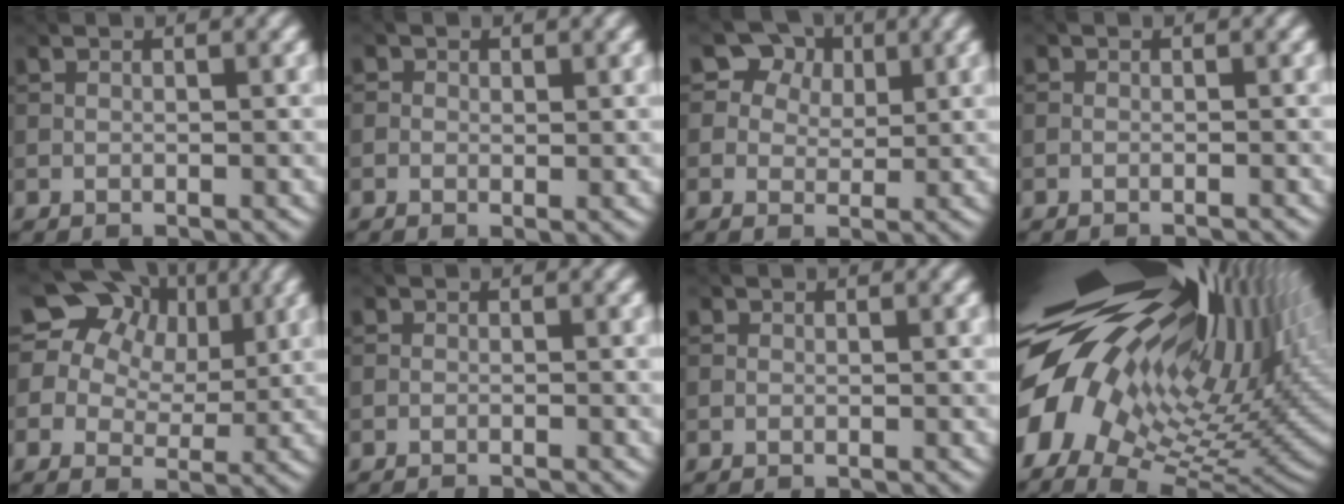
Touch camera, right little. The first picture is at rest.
{"total": 0.5, "force": [-0.3, 0.4, 0.1], "torque": [0.008, -0.004, -0.002]}
{"total": 5.8, "force": [3.1, 4.4, 2.3], "torque": [-0.045, 0.002, 0.041]}
{"total": 1.0, "force": [-1.0, 0.1, -0.2], "torque": [0.011, -0.007, -0.012]}
{"total": 16.4, "force": [7.8, 12.1, 7.9], "torque": [-0.162, 0.054, 0.127]}
{"total": 1.8, "force": [-1.8, 0.0, 0.0], "torque": [0.011, -0.007, -0.020]}
{"total": 0.9, "force": [-0.9, 0.1, -0.3], "torque": [0.010, -0.008, -0.011]}
{"total": 19.3, "force": [4.4, 9.1, 16.4], "torque": [-0.253, -0.001, 0.088]}